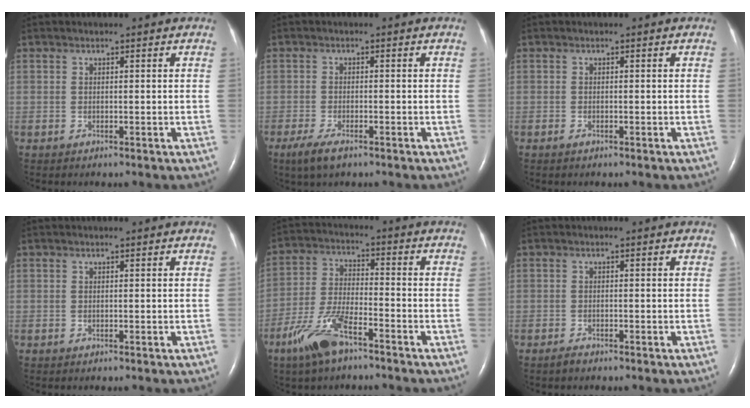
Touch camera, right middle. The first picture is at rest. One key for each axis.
{"total": 3.9, "fx": -2.6, "fy": 1.1, "fz": 2.8, "tx": -0.067, "ty": -0.008, "tz": -0.046}
{"total": 0.5, "fx": -0.4, "fy": 0.2, "fz": 0.3, "tx": -0.008, "ty": -0.001, "tz": -0.005}
{"total": 0.0}
{"total": 9.3, "fx": -6.2, "fy": 2.4, "fz": 6.5, "tx": -0.146, "ty": -0.008, "tz": -0.121}
{"total": 1.0, "fx": -0.9, "fy": 0.3, "fz": 0.4, "tx": -0.013, "ty": -0.002, "tz": -0.016}